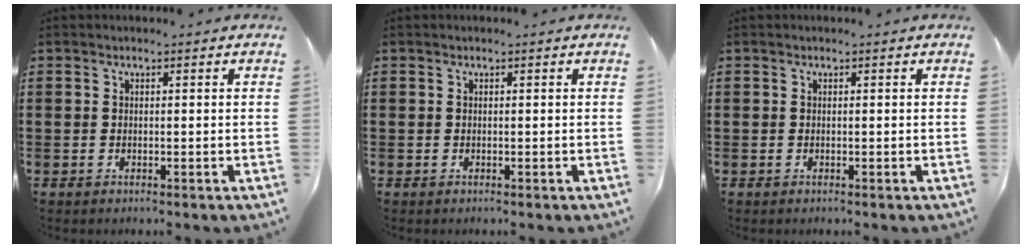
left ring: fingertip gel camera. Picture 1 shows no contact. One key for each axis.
{"total": 0.0}
{"total": 0.0}